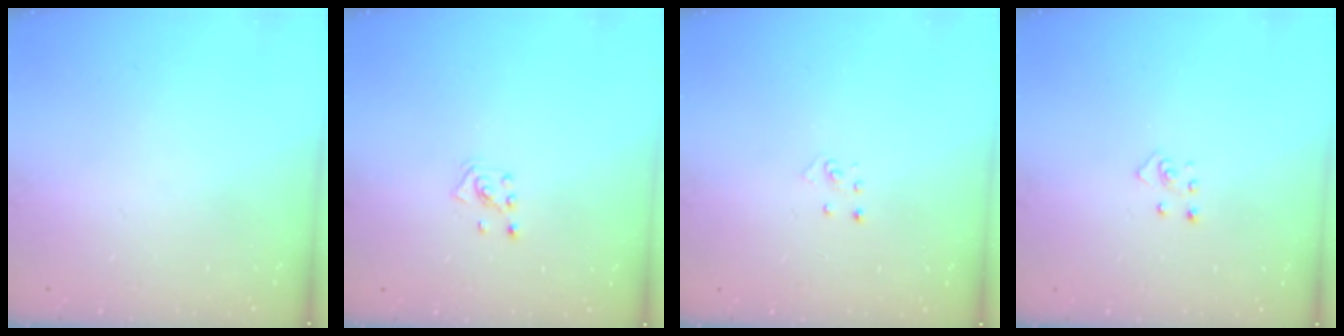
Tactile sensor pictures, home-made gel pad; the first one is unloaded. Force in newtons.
{"total": 2.1, "press": 2.0, "slide": 0.3}
{"total": 2.8, "press": 2.8, "slide": 0.3}
{"total": 2.8, "press": 2.8, "slide": 0.3}